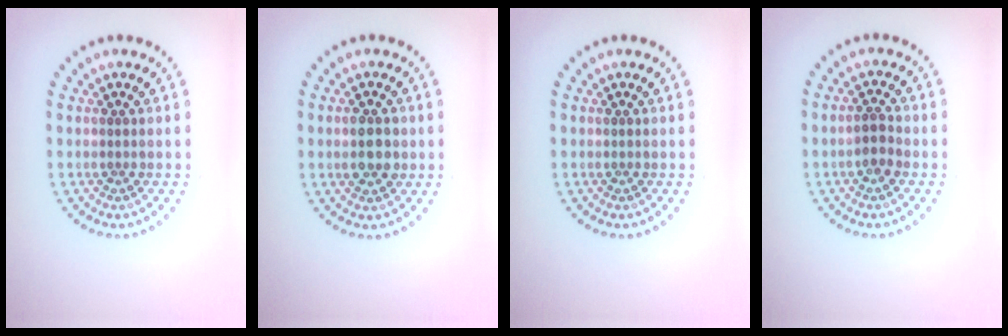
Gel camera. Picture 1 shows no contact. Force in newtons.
{"total": 2.9, "press": 2.9, "slide": 0.1}
{"total": 0.0}
{"total": 1.5, "press": 1.4, "slide": 0.6}